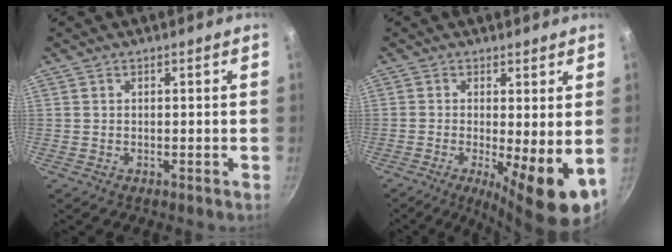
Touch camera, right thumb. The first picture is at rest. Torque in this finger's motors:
{"motor_torque": [0.09, 1.13, 1.54, -0.56, 0.10]}